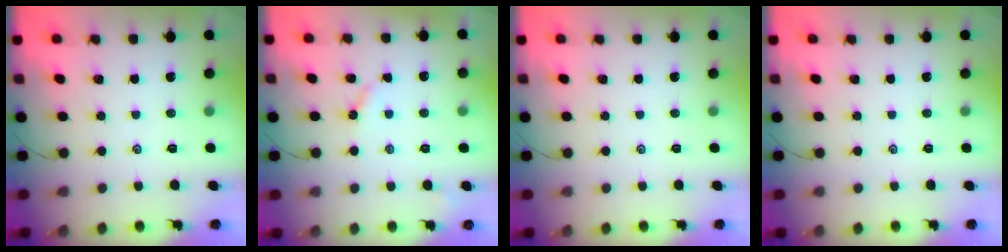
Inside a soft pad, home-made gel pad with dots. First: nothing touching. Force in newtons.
{"total": 3.9, "press": 3.8, "slide": 0.6}
{"total": 0.0}
{"total": 0.0}